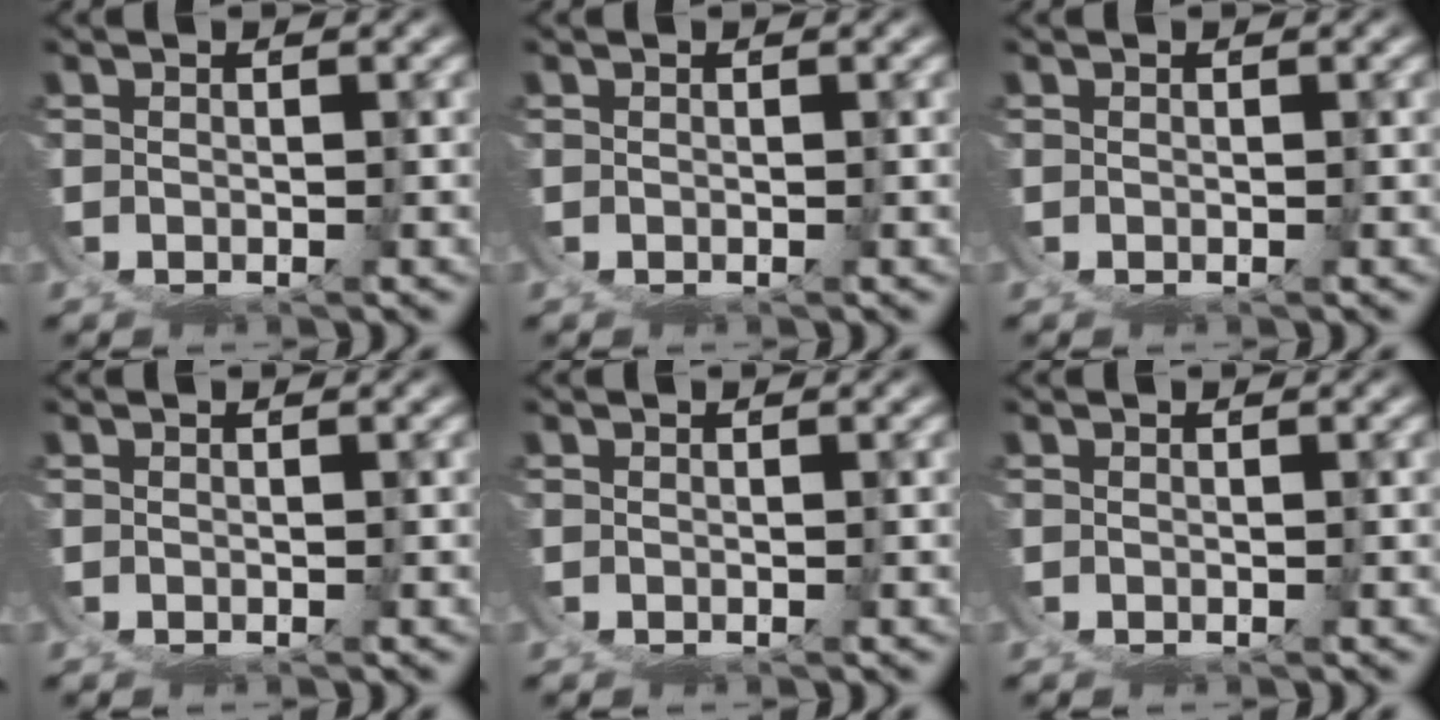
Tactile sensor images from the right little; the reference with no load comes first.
{"total": 0.0}
{"total": 0.0}
{"total": 0.0}
{"total": 0.0}
{"total": 0.0}